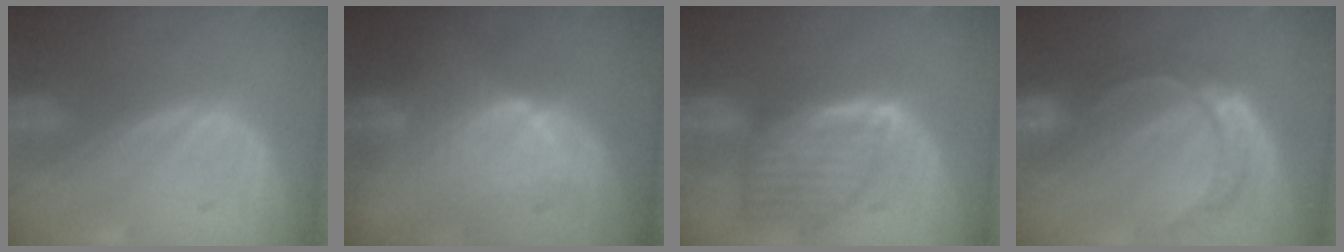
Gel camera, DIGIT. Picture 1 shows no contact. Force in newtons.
{"total": 7.9, "press": 6.9, "slide": 3.9}
{"total": 8.1, "press": 7.3, "slide": 3.4}
{"total": 8.5, "press": 7.2, "slide": 4.6}